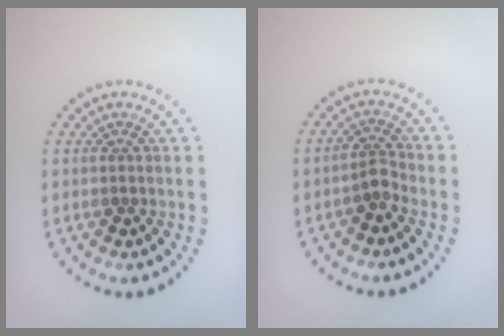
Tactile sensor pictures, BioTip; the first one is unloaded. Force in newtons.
{"total": 1.7, "press": 1.2, "slide": 1.2}